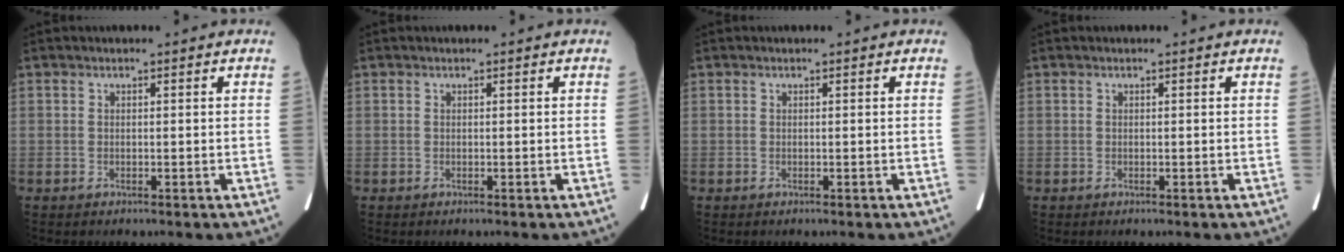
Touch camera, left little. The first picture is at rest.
{"total": 0.0}
{"total": 0.0}
{"total": 0.0}